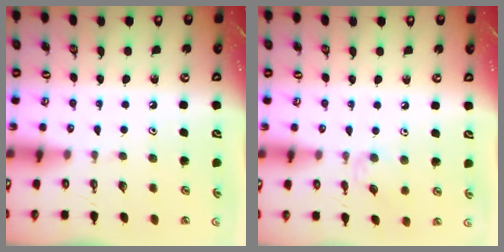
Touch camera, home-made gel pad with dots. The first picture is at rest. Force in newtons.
{"total": 4.8, "press": 4.7, "slide": 0.6}